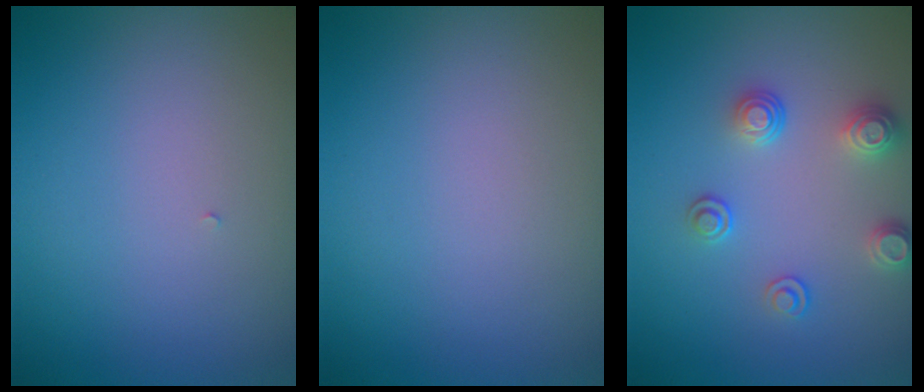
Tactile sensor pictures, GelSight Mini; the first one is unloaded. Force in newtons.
{"total": 0.0}
{"total": 2.6, "press": 2.6, "slide": 0.5}